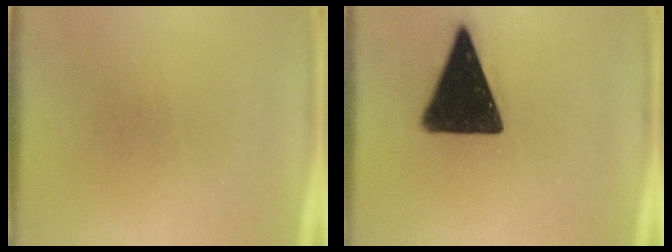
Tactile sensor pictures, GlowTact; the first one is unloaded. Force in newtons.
{"total": 17.9}